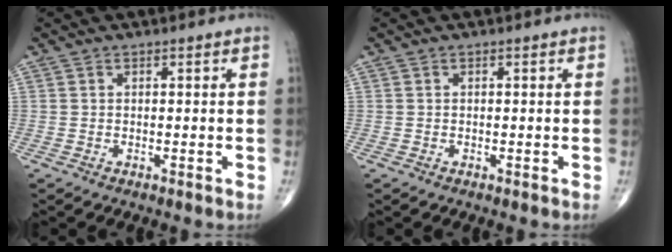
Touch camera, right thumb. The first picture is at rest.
{"total": 0.0}